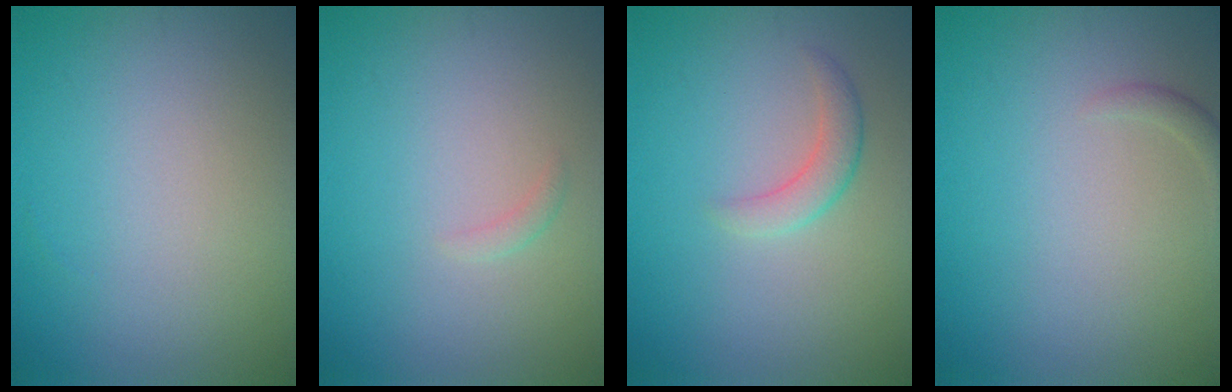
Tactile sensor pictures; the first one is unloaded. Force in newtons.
{"total": 0.6, "press": 0.6, "slide": 0.0}
{"total": 1.9, "press": 1.9, "slide": 0.1}
{"total": 0.8, "press": 0.8, "slide": 0.1}